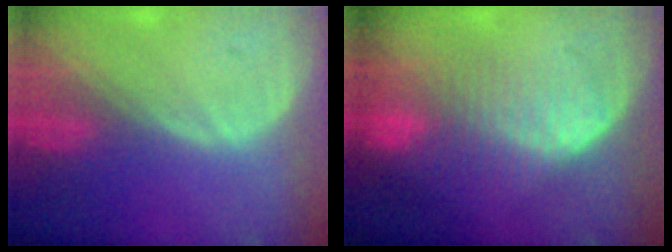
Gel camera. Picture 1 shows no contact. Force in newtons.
{"total": 8.3, "press": 7.3, "slide": 4.0}